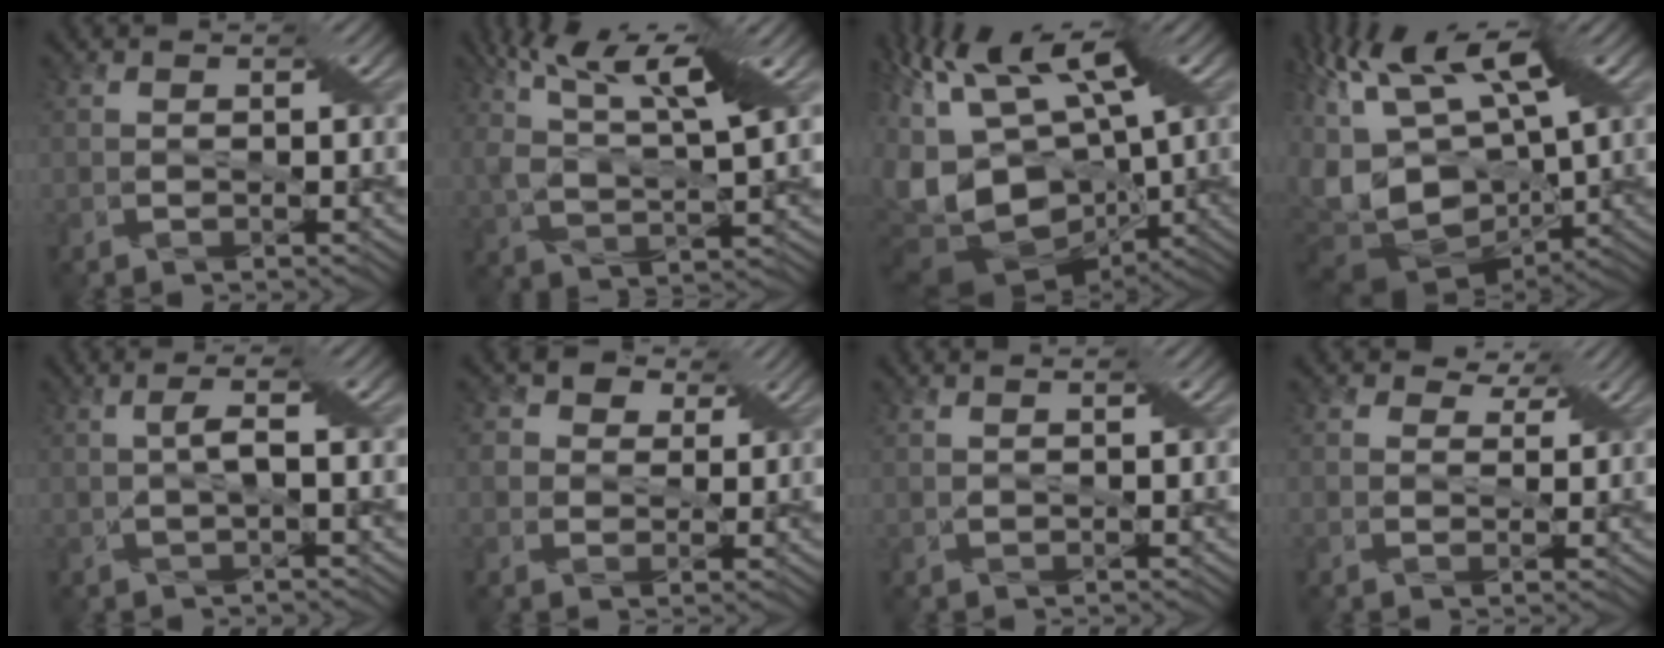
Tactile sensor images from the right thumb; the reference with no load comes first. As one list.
[{"total": 12.1, "force": [6.1, 3.9, 9.7], "torque": [-0.195, 0.016, 0.100]}, {"total": 17.1, "force": [-2.3, 10.2, 13.5], "torque": [-0.257, -0.003, -0.022]}, {"total": 16.3, "force": [-1.7, 8.5, 13.8], "torque": [-0.262, 0.004, -0.008]}, {"total": 2.2, "force": [0.1, -0.2, 2.1], "torque": [-0.044, 0.010, 0.001]}, {"total": 5.7, "force": [3.1, 4.3, 2.0], "torque": [-0.071, 0.002, 0.050]}, {"total": 0.8, "force": [0.7, -0.3, 0.3], "torque": [-0.004, -0.006, 0.013]}, {"total": 3.4, "force": [2.6, 1.8, 1.2], "torque": [-0.025, -0.005, 0.038]}]